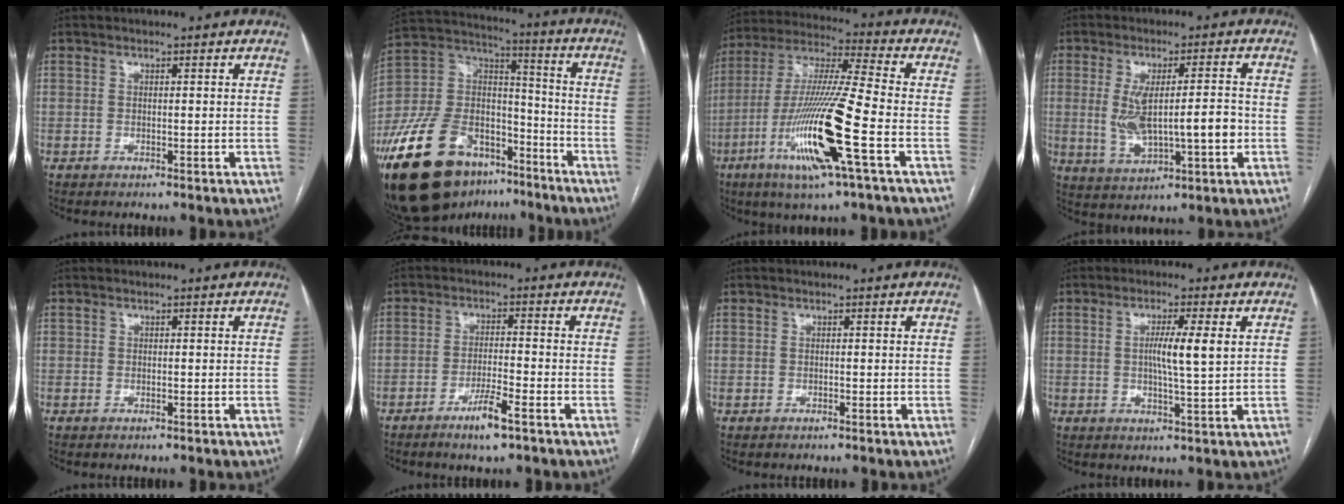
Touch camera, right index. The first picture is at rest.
{"total": 24.6, "force": [-15.3, 13.4, 13.9], "torque": [-0.323, 0.024, -0.264]}
{"total": 18.4, "force": [-6.6, 0.2, 17.1], "torque": [-0.356, -0.022, -0.128]}
{"total": 10.5, "force": [-0.7, 2.7, 10.2], "torque": [-0.193, 0.008, -0.001]}
{"total": 0.0}
{"total": 4.9, "force": [-3.1, 0.2, 3.8], "torque": [-0.073, -0.006, -0.056]}
{"total": 0.0}
{"total": 5.6, "force": [1.0, -0.1, 5.5], "torque": [-0.100, -0.004, 0.017]}